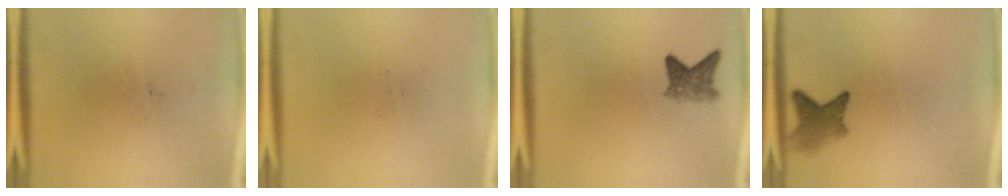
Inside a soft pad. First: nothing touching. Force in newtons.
{"total": 0.0}
{"total": 3.2}
{"total": 4.1}